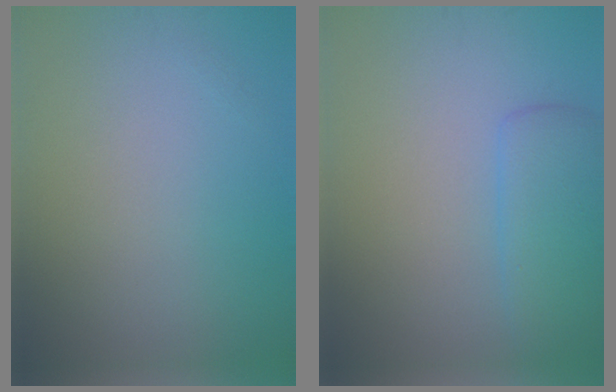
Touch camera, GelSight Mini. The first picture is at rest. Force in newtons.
{"total": 3.4, "press": 3.4, "slide": 0.3}